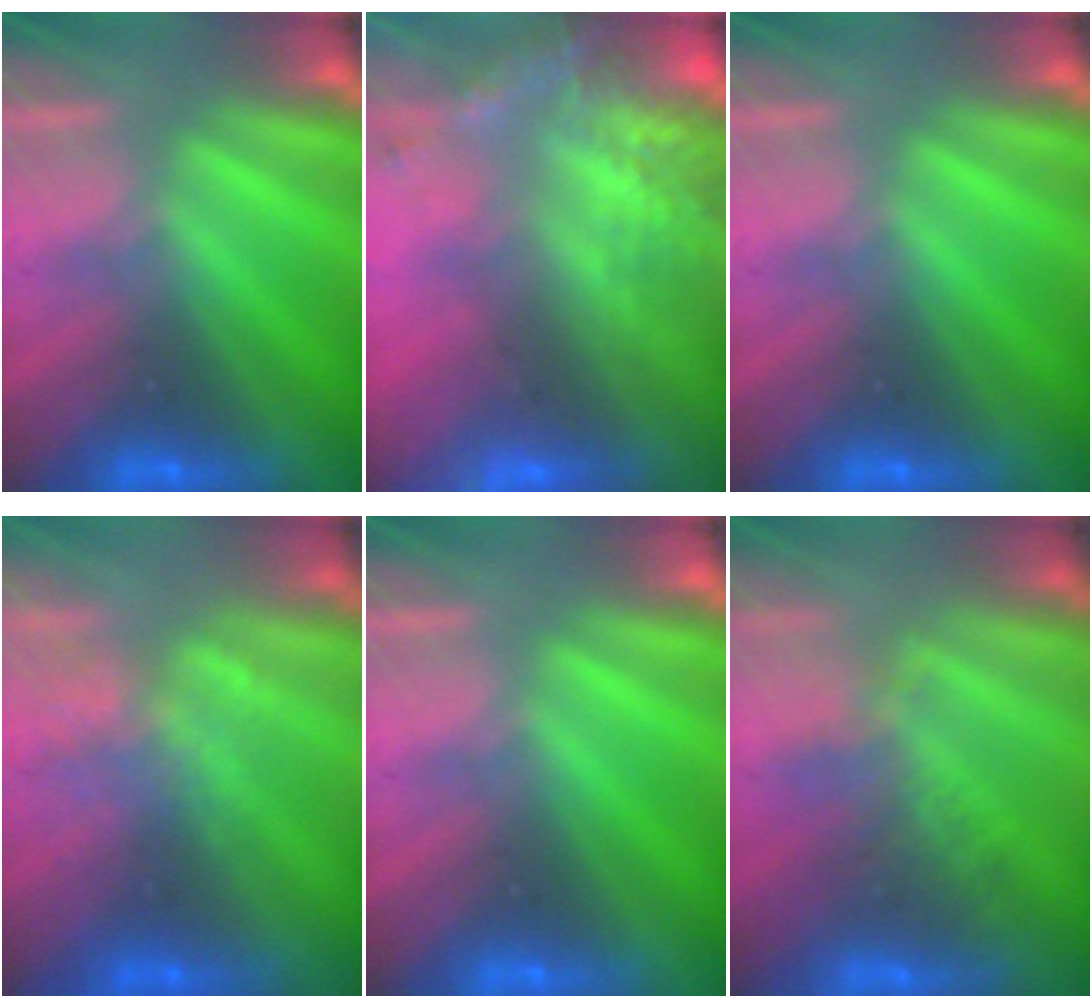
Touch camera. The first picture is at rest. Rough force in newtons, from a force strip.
{"total": 6.7}
{"total": 0.0}
{"total": 4.5}
{"total": 0.0}
{"total": 2.4}